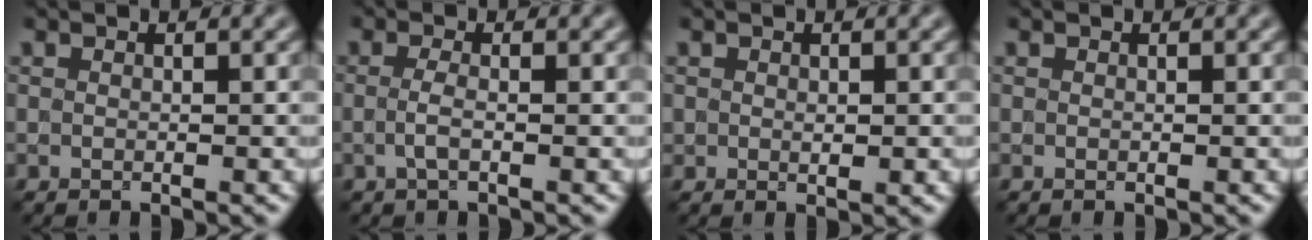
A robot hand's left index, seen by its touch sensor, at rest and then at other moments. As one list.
[{"total": 1.6, "force": [-0.2, 0.5, 1.5], "torque": [-0.033, -0.001, -0.010]}, {"total": 1.1, "force": [0.1, 0.7, 0.9], "torque": [-0.016, -0.002, 0.004]}, {"total": 0.0}]